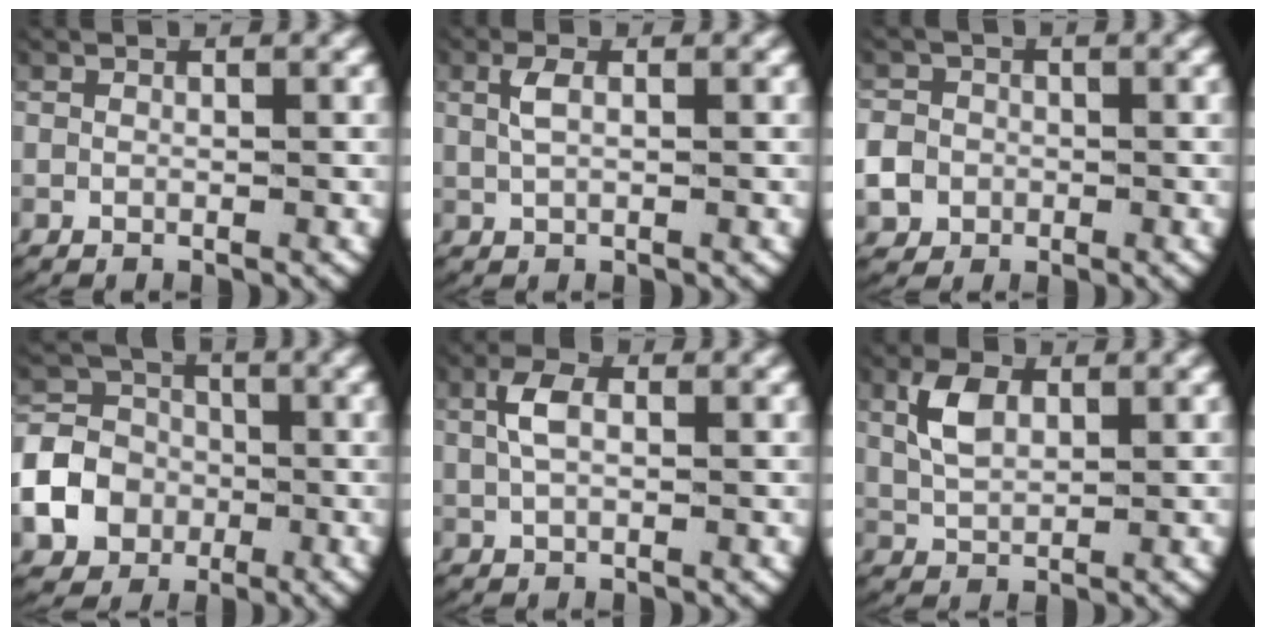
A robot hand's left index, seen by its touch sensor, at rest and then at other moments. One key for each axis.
{"total": 1.6, "fx": 0.5, "fy": 0.5, "fz": 1.4, "tx": -0.040, "ty": -0.001, "tz": 0.013}
{"total": 4.6, "fx": -0.9, "fy": 4.3, "fz": 1.3, "tx": -0.045, "ty": -0.013, "tz": -0.017}
{"total": 10.5, "fx": -2.0, "fy": 9.6, "fz": 3.8, "tx": -0.095, "ty": -0.032, "tz": -0.040}
{"total": 2.8, "fx": 0.7, "fy": 1.5, "fz": 2.2, "tx": -0.059, "ty": 0.001, "tz": 0.014}
{"total": 3.5, "fx": 1.2, "fy": 2.0, "fz": 2.6, "tx": -0.063, "ty": -0.005, "tz": 0.030}